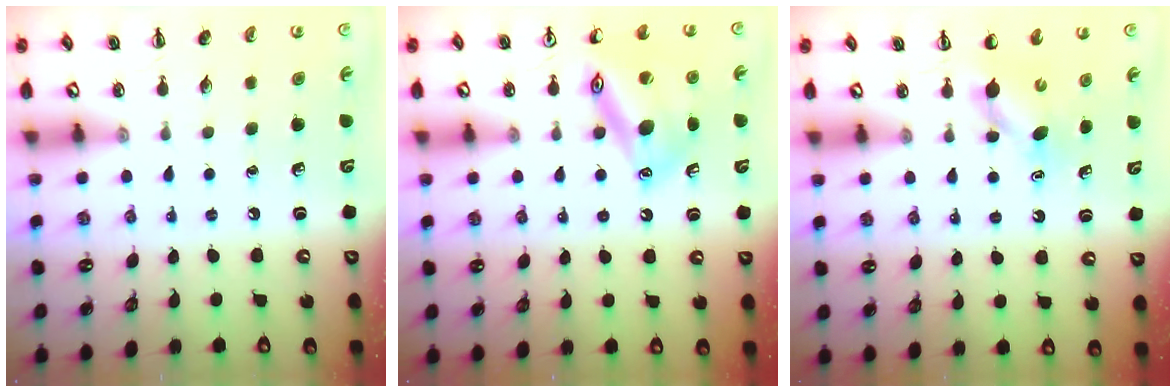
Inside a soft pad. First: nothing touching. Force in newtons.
{"total": 16.8, "press": 16.7, "slide": 1.8}
{"total": 4.2, "press": 4.2, "slide": 0.3}